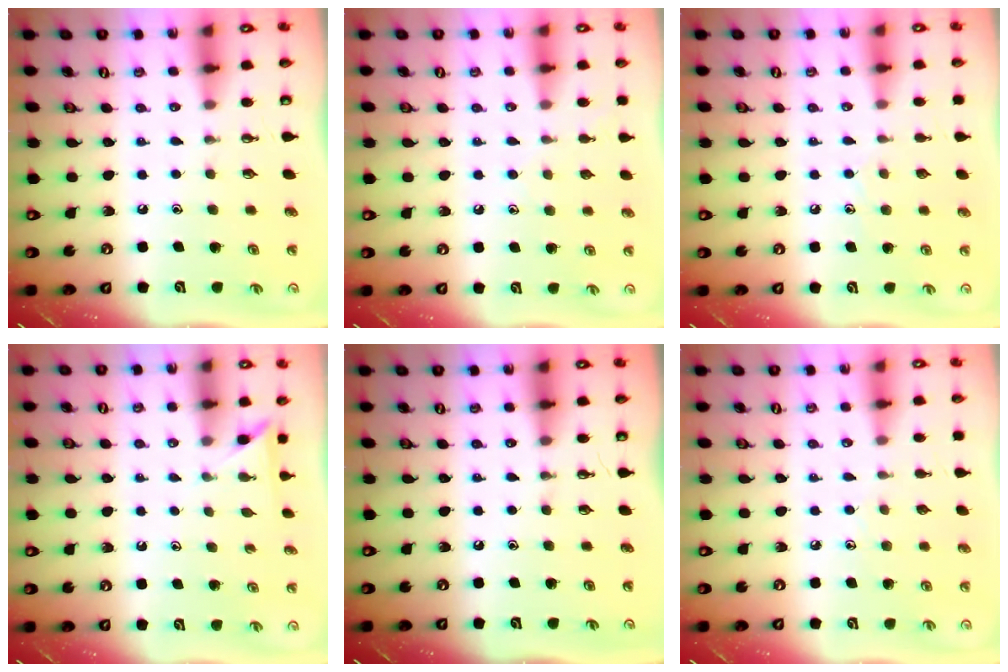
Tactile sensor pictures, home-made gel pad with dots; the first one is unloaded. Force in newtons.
{"total": 4.8, "press": 4.8, "slide": 0.5}
{"total": 7.2, "press": 7.2, "slide": 0.6}
{"total": 2.3, "press": 2.3, "slide": 0.2}
{"total": 0.0}
{"total": 2.9, "press": 2.8, "slide": 0.2}